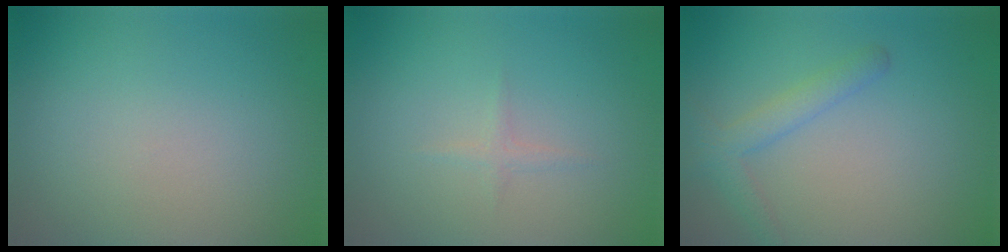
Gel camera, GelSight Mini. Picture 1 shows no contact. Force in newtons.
{"total": 0.7, "press": 0.7, "slide": 0.1}
{"total": 2.3, "press": 2.3, "slide": 0.1}